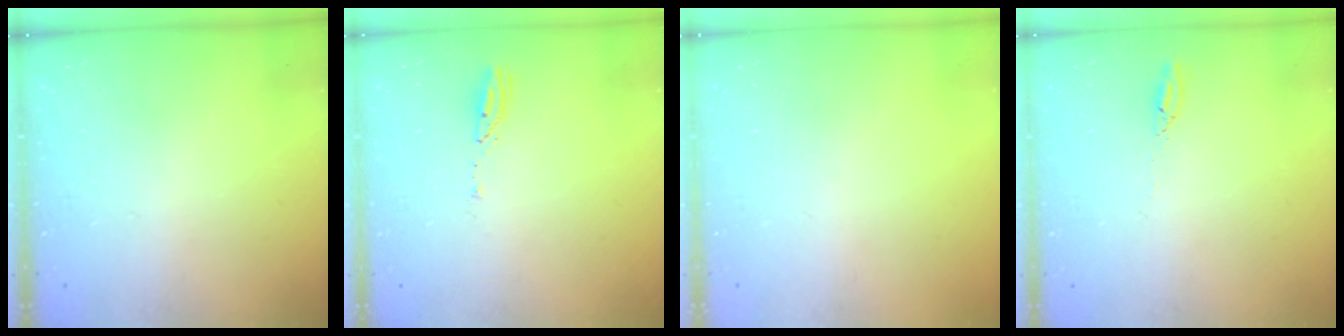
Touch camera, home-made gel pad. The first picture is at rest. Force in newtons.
{"total": 4.0, "press": 4.0, "slide": 0.4}
{"total": 0.0}
{"total": 3.1, "press": 3.0, "slide": 0.3}